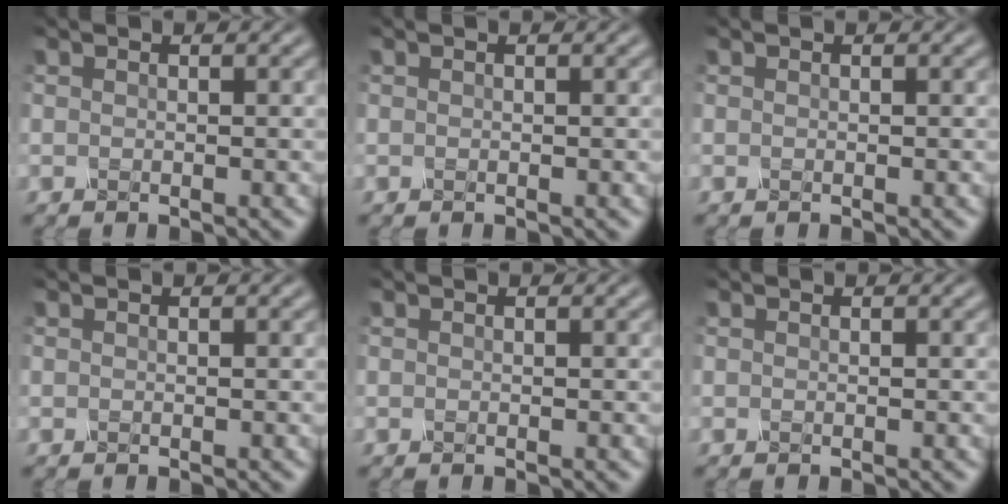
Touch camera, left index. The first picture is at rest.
{"total": 0.0}
{"total": 0.0}
{"total": 0.0}
{"total": 0.0}
{"total": 0.0}